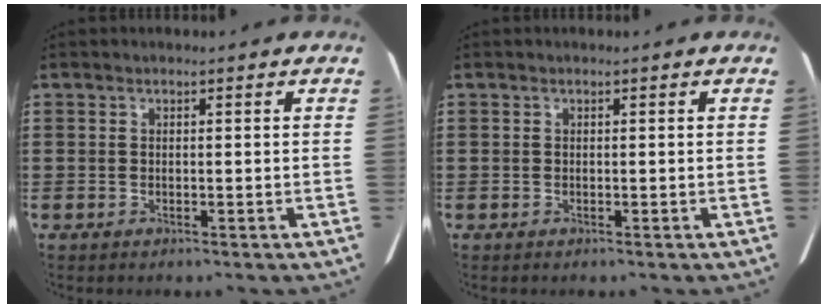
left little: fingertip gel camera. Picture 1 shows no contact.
{"total": 0.0}